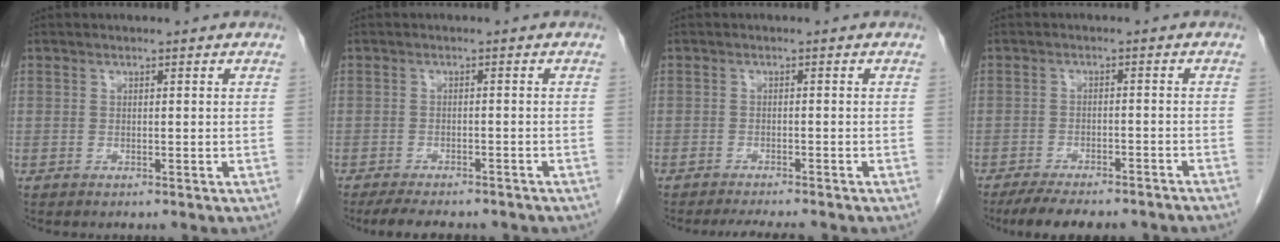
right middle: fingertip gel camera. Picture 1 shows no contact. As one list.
[{"total": 10.1, "force": [-8.7, 2.8, 4.5], "torque": [-0.066, -0.004, -0.110]}, {"total": 5.3, "force": [-4.8, 0.6, 2.3], "torque": [-0.028, -0.008, -0.069]}, {"total": 11.8, "force": [-10.3, 2.1, 5.4], "torque": [-0.074, -0.007, -0.139]}]